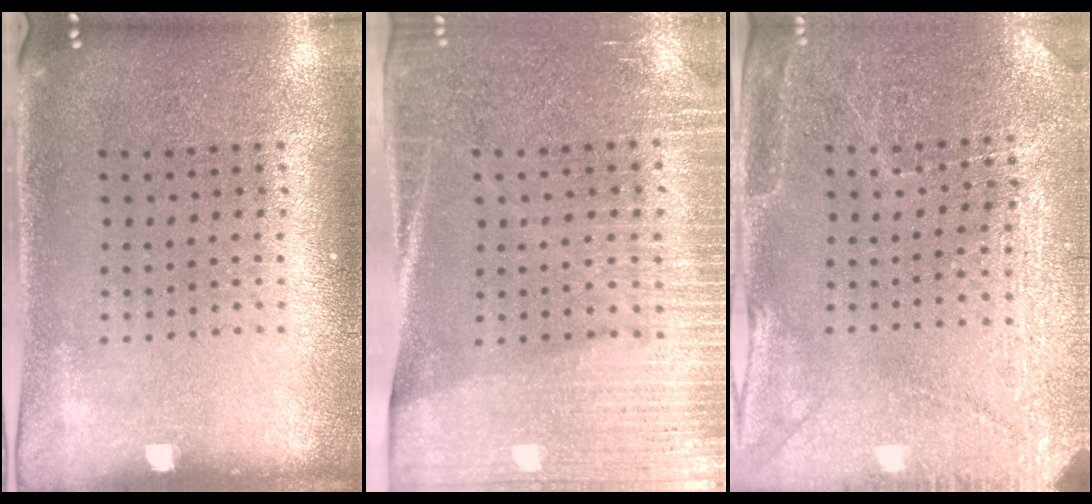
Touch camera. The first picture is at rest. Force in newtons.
{"total": 3.4, "press": 3.1, "slide": 1.4}
{"total": 2.9, "press": 2.9, "slide": 0.2}